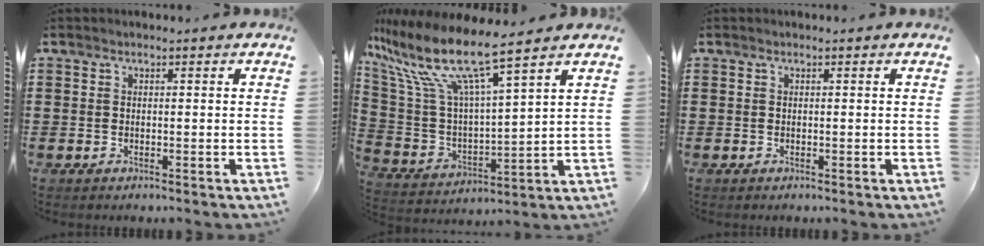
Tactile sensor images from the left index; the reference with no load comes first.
{"total": 10.6, "force": [8.1, 1.4, 6.8], "torque": [-0.171, -0.054, 0.133]}
{"total": 0.0}